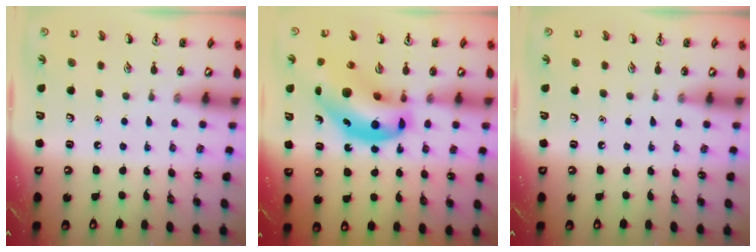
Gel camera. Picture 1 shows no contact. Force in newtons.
{"total": 18.0, "press": 17.2, "slide": 5.0}
{"total": 0.0}